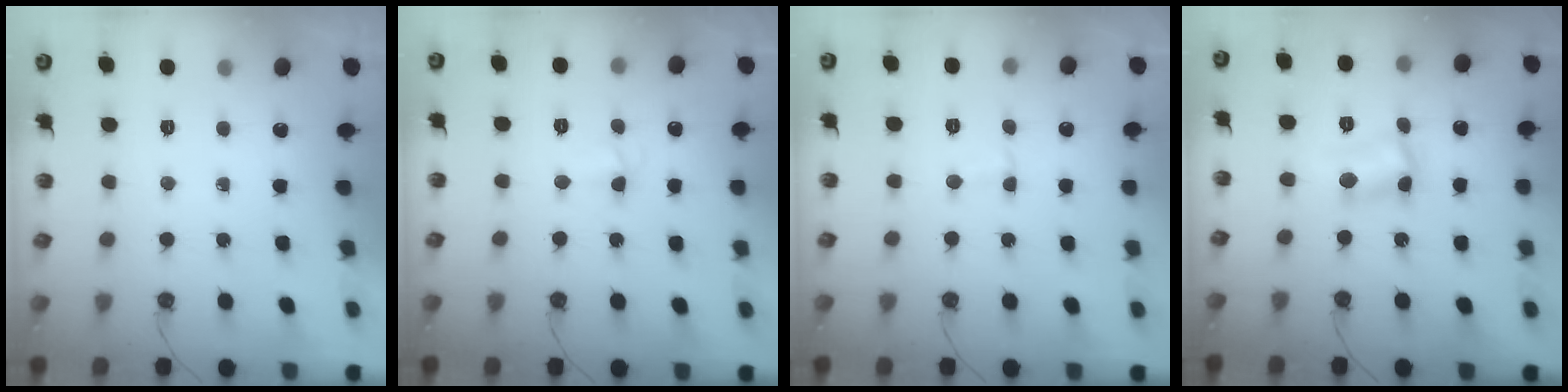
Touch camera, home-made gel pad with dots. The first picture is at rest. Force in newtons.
{"total": 3.6, "press": 3.5, "slide": 0.7}
{"total": 1.8, "press": 1.7, "slide": 0.4}
{"total": 5.7, "press": 5.7, "slide": 0.6}